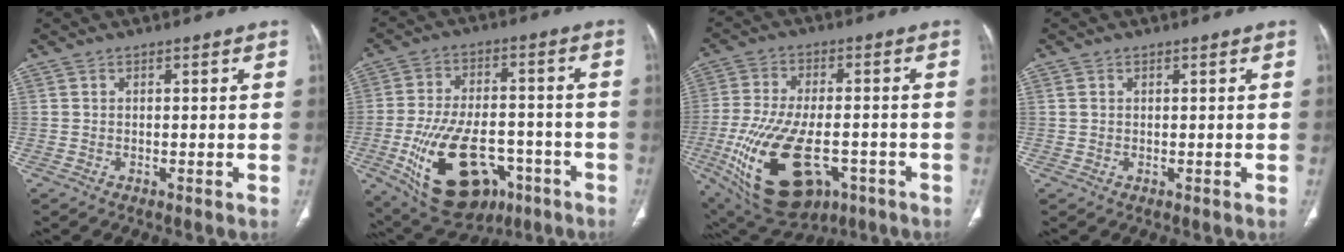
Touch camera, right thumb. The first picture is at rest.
{"total": 21.3, "force": [-8.2, 12.5, 15.2], "torque": [-0.254, 0.024, -0.111]}
{"total": 22.5, "force": [-7.1, 12.1, 17.6], "torque": [-0.361, -0.004, -0.097]}
{"total": 0.9, "force": [0.4, 0.7, 0.4], "torque": [-0.008, 0.004, 0.011]}